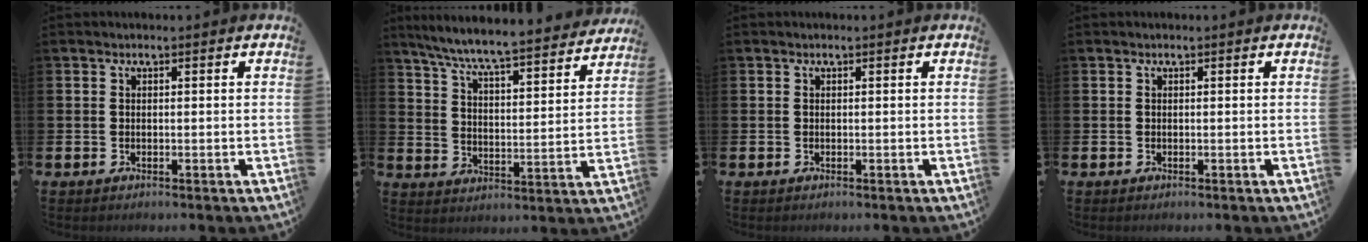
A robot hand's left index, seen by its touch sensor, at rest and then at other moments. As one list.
[{"total": 7.3, "force": [6.8, 0.1, 2.6], "torque": [-0.081, -0.055, 0.115]}, {"total": 0.0}, {"total": 0.0}]